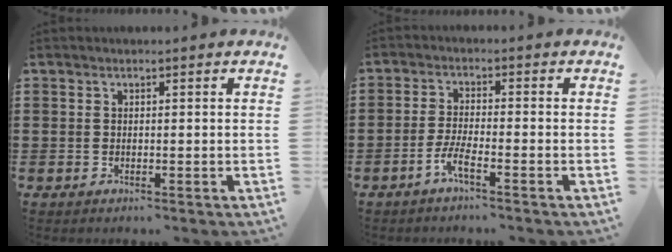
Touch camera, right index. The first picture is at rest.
{"total": 3.5, "force": [-2.3, 0.3, 2.7], "torque": [-0.067, -0.005, -0.048]}